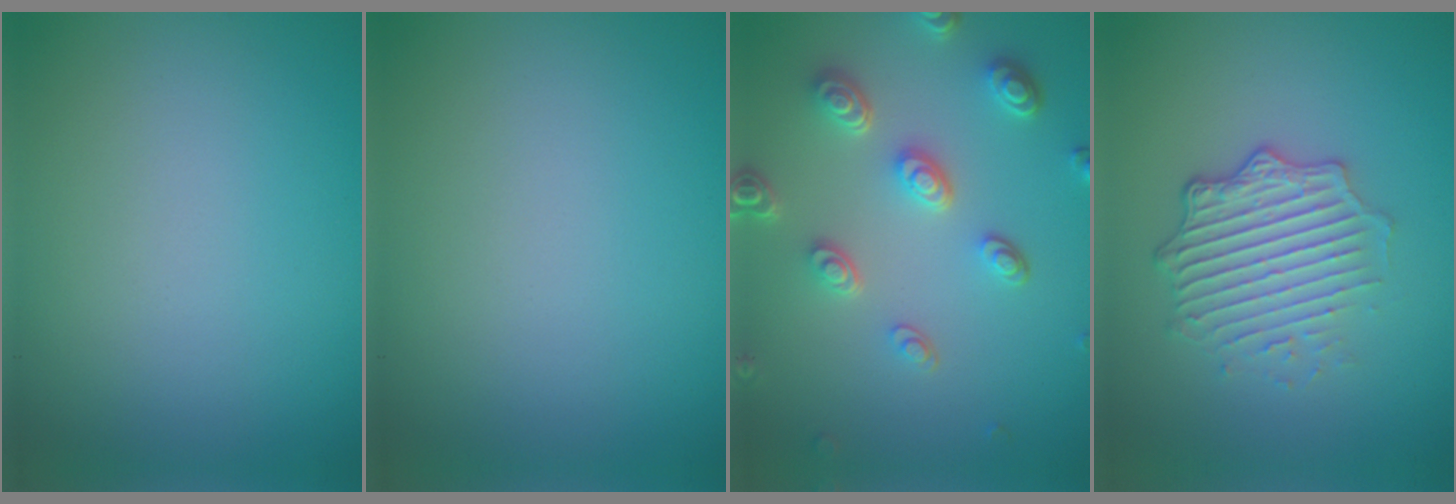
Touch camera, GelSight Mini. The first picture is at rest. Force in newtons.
{"total": 0.0}
{"total": 4.9, "press": 3.8, "slide": 3.1}
{"total": 4.9, "press": 3.5, "slide": 3.3}